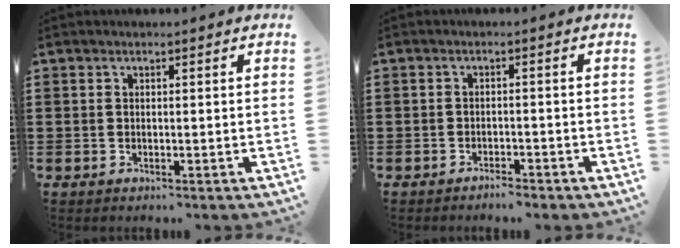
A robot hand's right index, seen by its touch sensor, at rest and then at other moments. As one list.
[{"total": 1.6, "force": [-1.6, 0.2, 0.2], "torque": [-0.010, 0.002, -0.032]}]